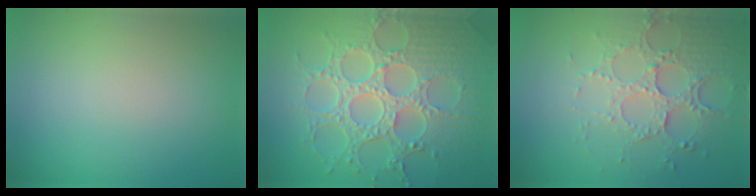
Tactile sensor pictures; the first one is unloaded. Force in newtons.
{"total": 8.7, "press": 6.4, "slide": 5.9}
{"total": 5.1, "press": 3.7, "slide": 3.6}